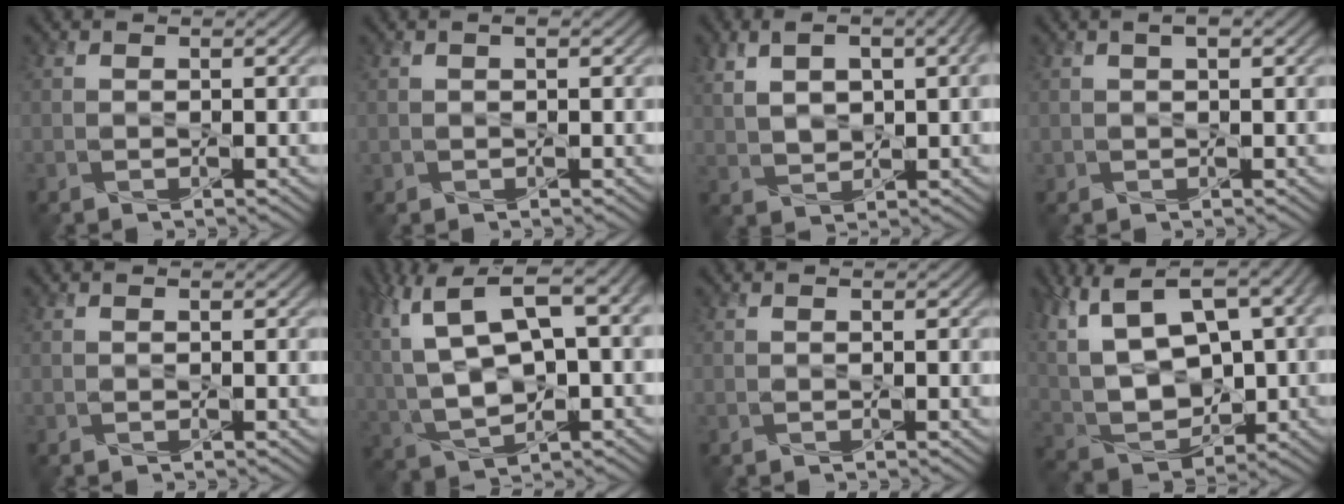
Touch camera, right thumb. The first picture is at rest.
{"total": 0.7, "force": [0.2, 0.4, 0.5], "torque": [-0.010, 0.002, 0.005]}
{"total": 7.8, "force": [2.5, 3.8, 6.3], "torque": [-0.134, 0.010, 0.048]}
{"total": 1.7, "force": [0.7, 0.8, 1.3], "torque": [-0.026, 0.004, 0.014]}
{"total": 0.0}
{"total": 14.8, "force": [4.7, 6.9, 12.3], "torque": [-0.274, 0.007, 0.099]}
{"total": 0.0}
{"total": 16.9, "force": [5.9, 9.7, 12.5], "torque": [-0.295, 0.025, 0.140]}